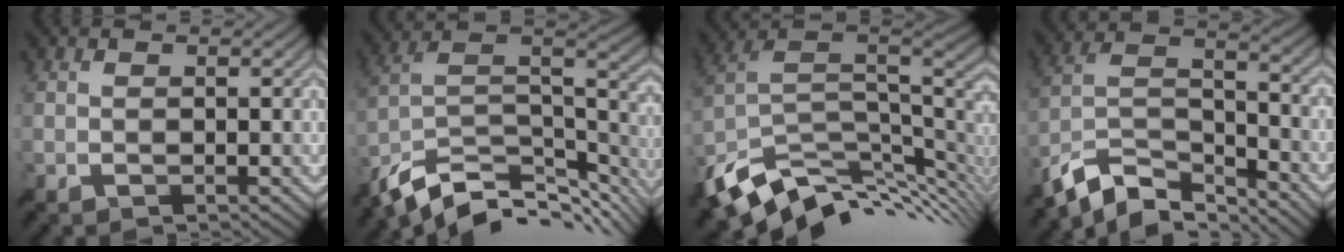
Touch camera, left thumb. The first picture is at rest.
{"total": 12.8, "force": [-8.6, 5.4, 7.8], "torque": [-0.185, -0.008, -0.145]}
{"total": 12.4, "force": [-5.4, 6.4, 9.1], "torque": [-0.210, -0.022, -0.090]}
{"total": 10.4, "force": [-8.4, 3.5, 5.0], "torque": [-0.105, 0.000, -0.171]}